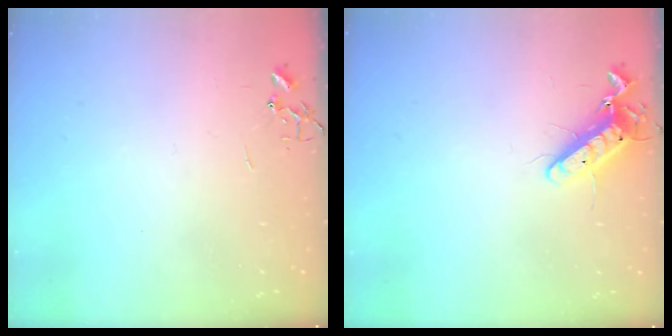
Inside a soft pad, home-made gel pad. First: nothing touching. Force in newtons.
{"total": 12.1, "press": 12.0, "slide": 1.4}